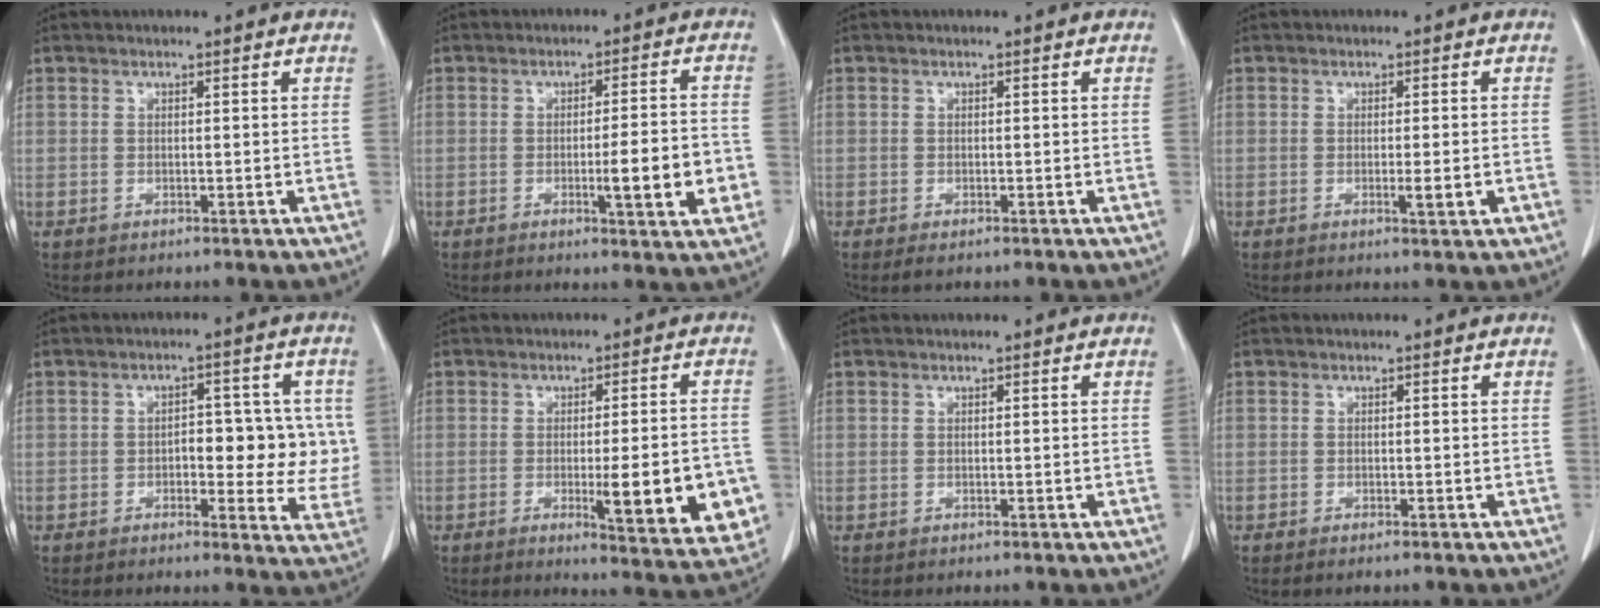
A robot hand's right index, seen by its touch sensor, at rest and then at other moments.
{"total": 8.6, "force": [-2.3, 0.6, 8.3], "torque": [-0.110, -0.005, -0.031]}
{"total": 1.2, "force": [-0.8, 0.4, 0.8], "torque": [-0.014, -0.003, -0.010]}
{"total": 2.7, "force": [-0.8, 0.2, 2.6], "torque": [-0.038, -0.005, -0.011]}
{"total": 9.6, "force": [0.1, 4.5, 8.5], "torque": [-0.085, 0.016, 0.004]}
{"total": 12.9, "force": [-3.5, 2.5, 12.1], "torque": [-0.125, -0.006, -0.035]}
{"total": 0.0}
{"total": 0.9, "force": [-0.7, 0.1, 0.5], "torque": [-0.012, -0.002, -0.009]}